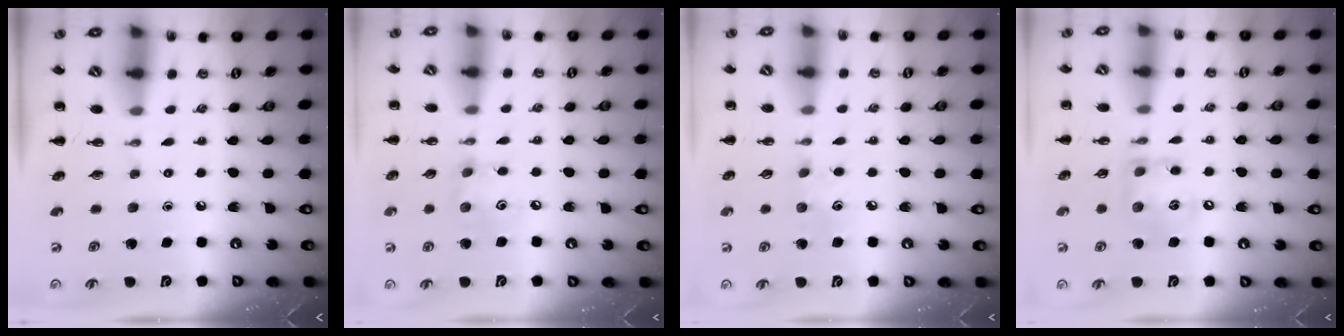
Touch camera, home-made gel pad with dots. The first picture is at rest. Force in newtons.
{"total": 5.2, "press": 5.2, "slide": 0.8}
{"total": 5.0, "press": 4.9, "slide": 1.3}
{"total": 11.5, "press": 11.4, "slide": 1.8}